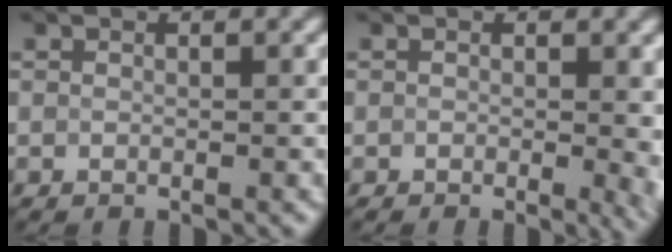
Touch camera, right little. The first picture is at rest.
{"total": 2.1, "force": [-0.2, 0.2, 2.1], "torque": [-0.020, 0.002, 0.006]}